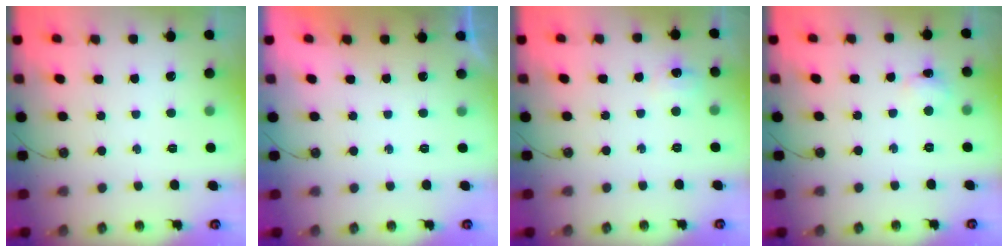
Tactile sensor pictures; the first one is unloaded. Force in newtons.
{"total": 0.0}
{"total": 5.7, "press": 5.6, "slide": 0.8}
{"total": 3.2, "press": 3.2, "slide": 0.6}